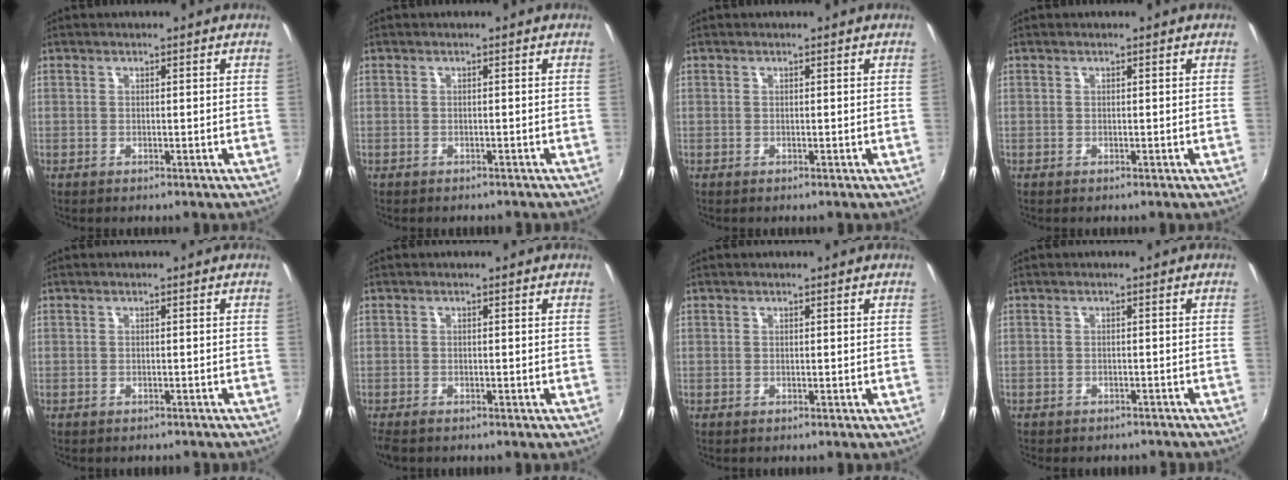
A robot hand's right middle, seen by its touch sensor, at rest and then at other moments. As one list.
[{"total": 1.1, "force": [-1.0, 0.4, 0.2], "torque": [-0.008, -0.004, -0.012]}, {"total": 0.0}, {"total": 0.0}, {"total": 1.5, "force": [-1.3, 0.6, 0.4], "torque": [-0.012, -0.006, -0.017]}, {"total": 2.7, "force": [-2.2, 0.9, 1.4], "torque": [-0.030, -0.016, -0.037]}, {"total": 0.0}, {"total": 4.7, "force": [-4.2, 1.6, 1.4], "torque": [-0.036, -0.013, -0.056]}]